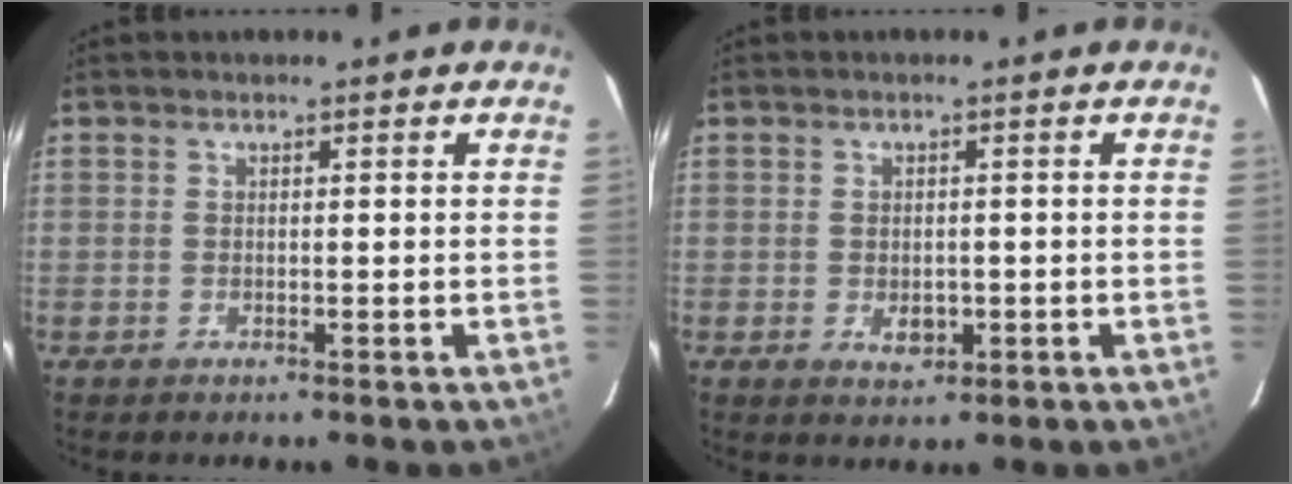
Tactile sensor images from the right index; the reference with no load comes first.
{"total": 3.0, "force": [-0.8, 2.2, 2.0], "torque": [-0.034, -0.004, -0.008]}